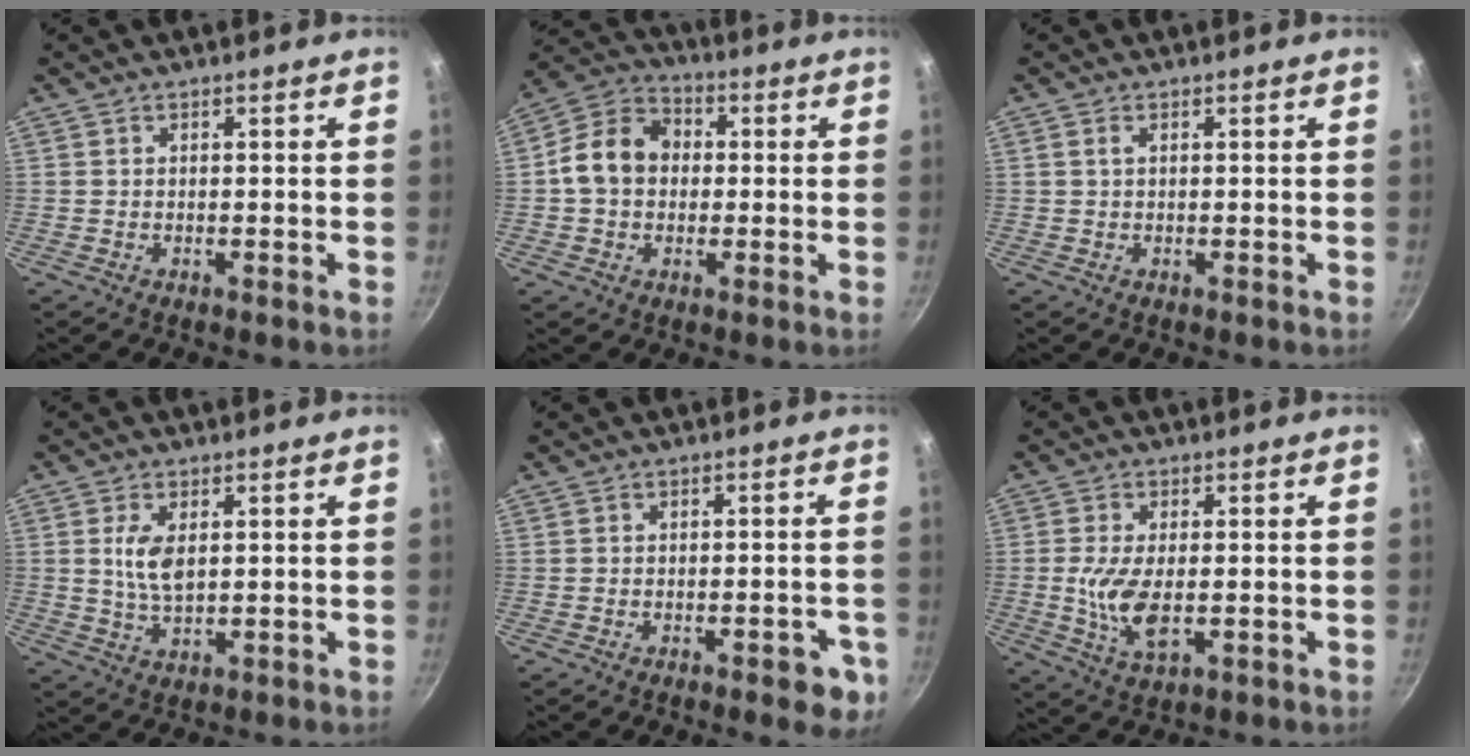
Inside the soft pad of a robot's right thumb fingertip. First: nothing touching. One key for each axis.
{"total": 11.0, "fx": 0.2, "fy": 8.8, "fz": 6.6, "tx": -0.087, "ty": 0.025, "tz": -0.018}
{"total": 0.9, "fx": 0.3, "fy": 0.5, "fz": 0.7, "tx": -0.013, "ty": 0.002, "tz": 0.004}
{"total": 6.0, "fx": 1.2, "fy": 3.2, "fz": 5.0, "tx": -0.094, "ty": -0.011, "tz": 0.025}
{"total": 6.0, "fx": -2.6, "fy": 2.5, "fz": 4.8, "tx": -0.040, "ty": 0.015, "tz": -0.026}
{"total": 8.4, "fx": -0.8, "fy": 4.0, "fz": 7.3, "tx": -0.151, "ty": -0.012, "tz": -0.015}